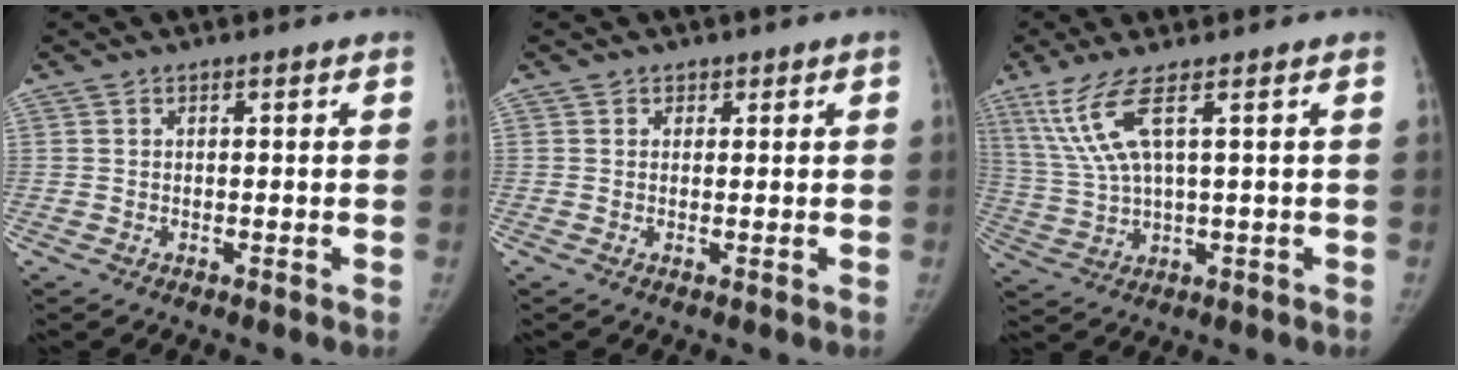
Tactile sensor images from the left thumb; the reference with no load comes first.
{"total": 0.8, "force": [0.5, 0.7, 0.0], "torque": [0.013, -0.001, 0.004]}
{"total": 8.4, "force": [4.1, 1.2, 7.3], "torque": [-0.186, -0.015, 0.095]}